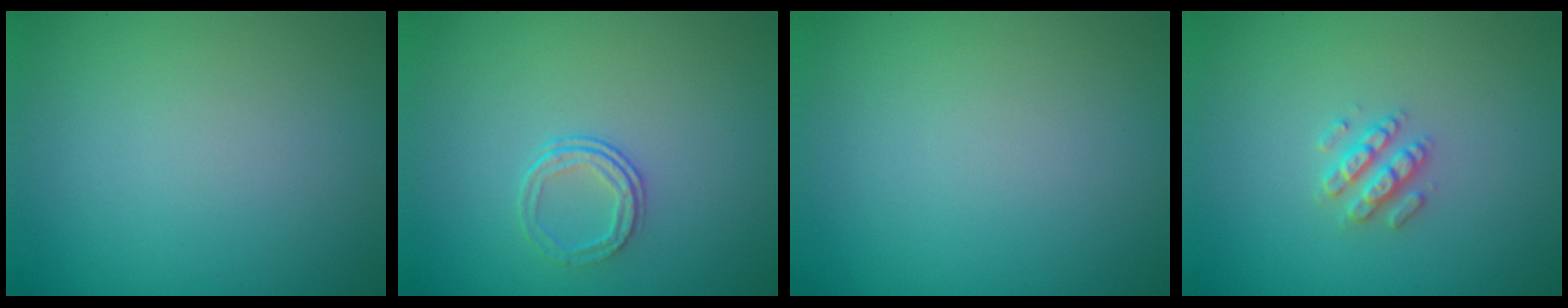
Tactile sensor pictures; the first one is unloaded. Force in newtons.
{"total": 1.7, "press": 1.1, "slide": 1.4}
{"total": 0.0}
{"total": 2.5, "press": 2.4, "slide": 0.5}